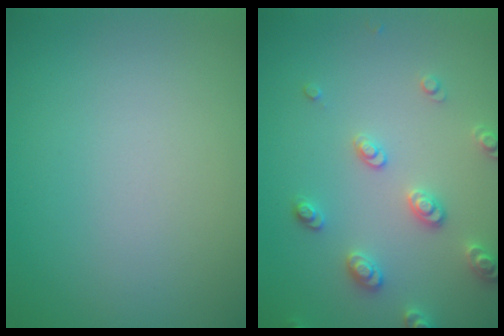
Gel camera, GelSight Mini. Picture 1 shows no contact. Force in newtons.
{"total": 2.9, "press": 2.9, "slide": 0.5}